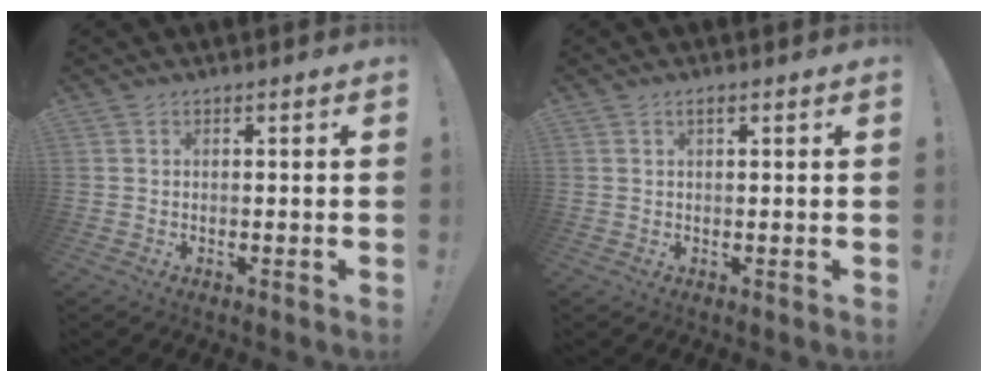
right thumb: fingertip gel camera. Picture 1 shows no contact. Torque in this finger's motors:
{"motor_torque": [0.13, 0.43, 0.03, 0.10, -0.04]}